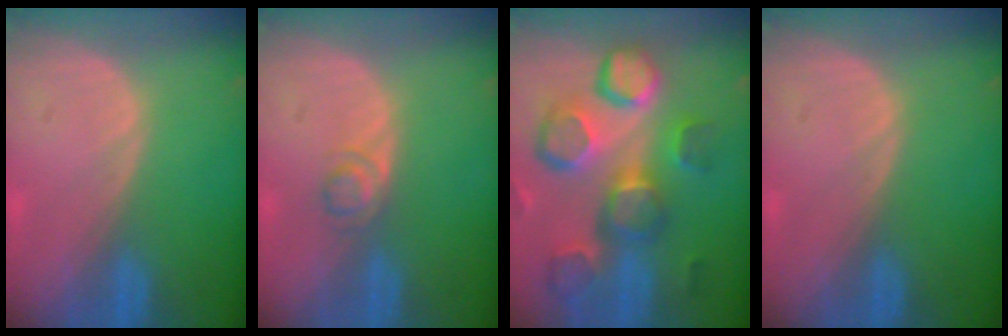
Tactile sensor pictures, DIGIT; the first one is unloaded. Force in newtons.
{"total": 2.2, "press": 2.2, "slide": 0.2}
{"total": 12.9, "press": 11.2, "slide": 6.4}
{"total": 0.0}